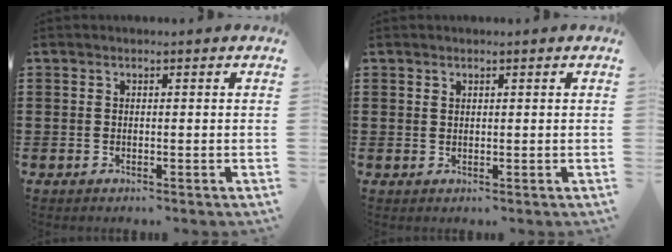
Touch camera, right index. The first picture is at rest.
{"total": 0.7, "force": [0.5, 0.5, 0.2], "torque": [-0.005, 0.002, 0.010]}